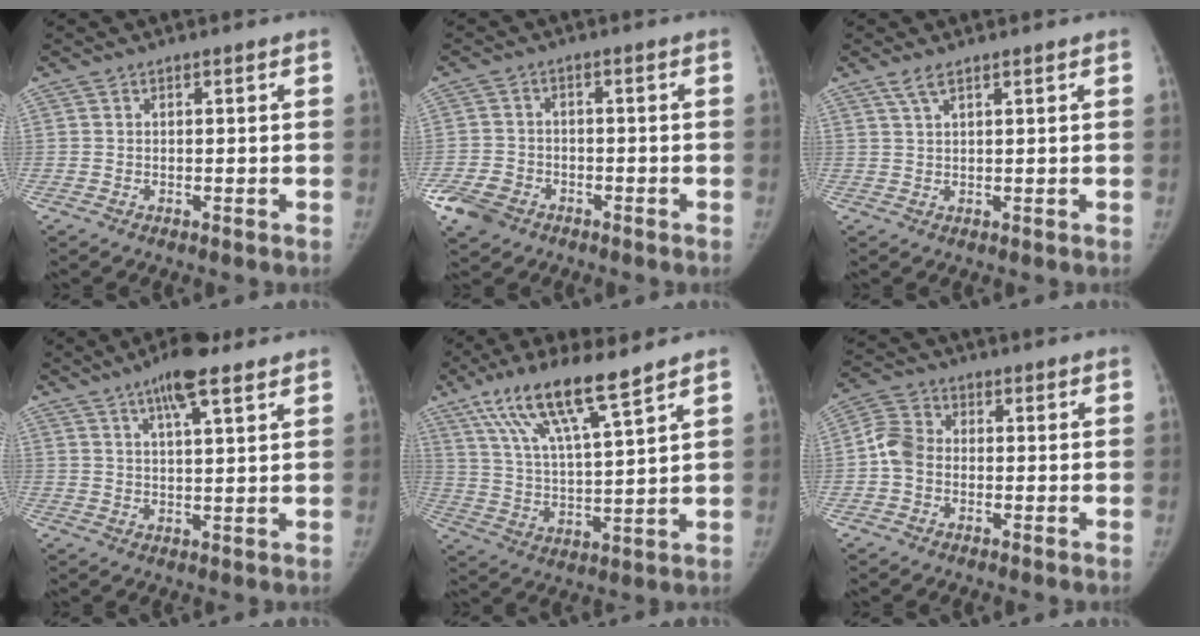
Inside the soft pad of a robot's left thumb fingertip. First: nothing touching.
{"total": 6.7, "force": [-4.0, 4.8, 2.6], "torque": [-0.057, 0.017, -0.070]}
{"total": 2.6, "force": [1.8, 0.5, 1.8], "torque": [-0.043, 0.005, 0.040]}
{"total": 9.0, "force": [5.9, 2.2, 6.5], "torque": [-0.098, -0.017, 0.093]}
{"total": 15.0, "force": [10.0, 2.2, 10.9], "torque": [-0.200, -0.036, 0.193]}
{"total": 5.4, "force": [-0.8, 4.3, 3.1], "torque": [-0.052, 0.013, -0.027]}